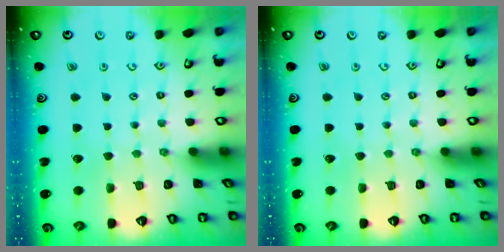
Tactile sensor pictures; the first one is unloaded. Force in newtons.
{"total": 0.0}